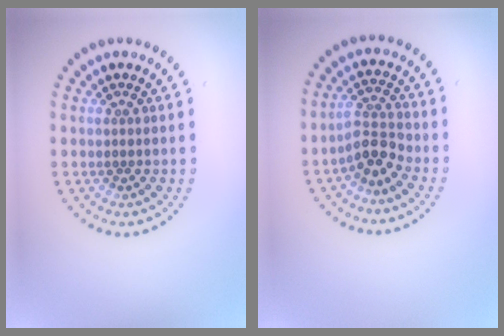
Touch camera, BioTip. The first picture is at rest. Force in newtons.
{"total": 2.9, "press": 2.5, "slide": 1.4}